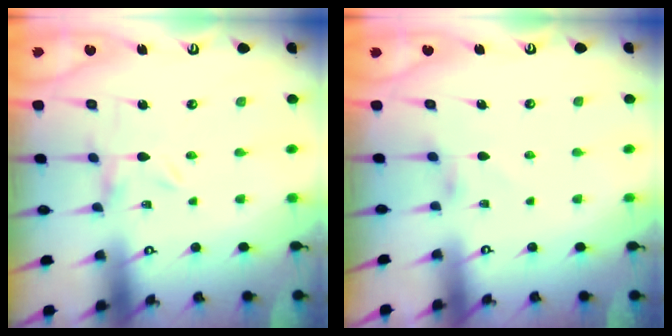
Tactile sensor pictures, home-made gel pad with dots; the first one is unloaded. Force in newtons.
{"total": 2.7, "press": 2.7, "slide": 0.4}